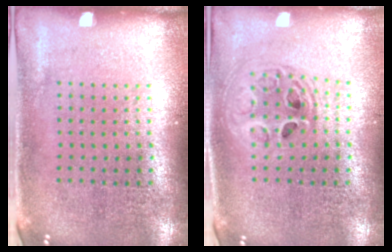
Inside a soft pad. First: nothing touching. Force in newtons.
{"total": 1.7, "press": 1.5, "slide": 0.9}